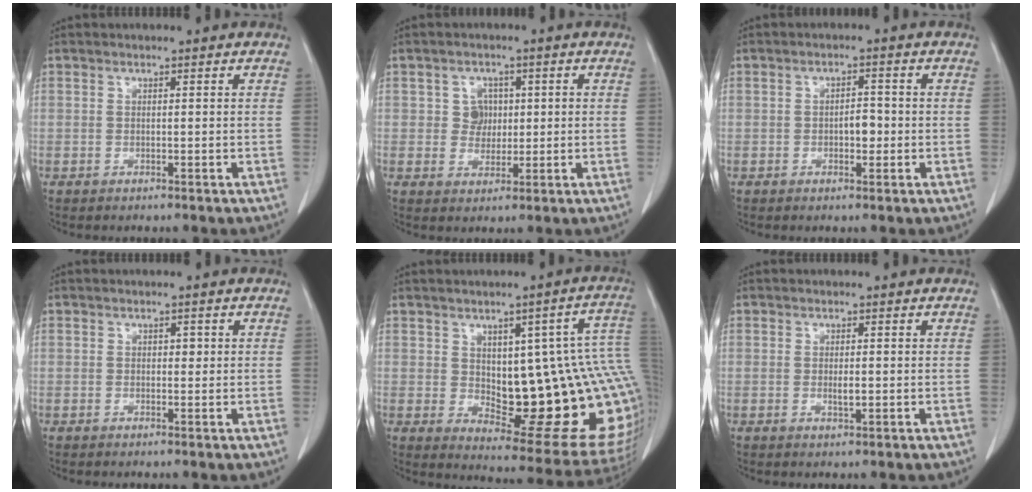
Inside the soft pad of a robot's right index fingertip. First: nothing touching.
{"total": 3.5, "force": [0.6, 3.2, 1.2], "torque": [-0.011, 0.008, 0.010]}
{"total": 2.6, "force": [-0.6, 1.2, 2.2], "torque": [-0.033, 0.004, -0.006]}
{"total": 1.0, "force": [0.2, 0.7, 0.7], "torque": [-0.006, 0.002, 0.001]}
{"total": 22.3, "force": [0.7, 7.0, 21.1], "torque": [-0.193, 0.013, 0.031]}
{"total": 1.6, "force": [-0.2, 0.4, 1.5], "torque": [-0.028, -0.002, -0.003]}